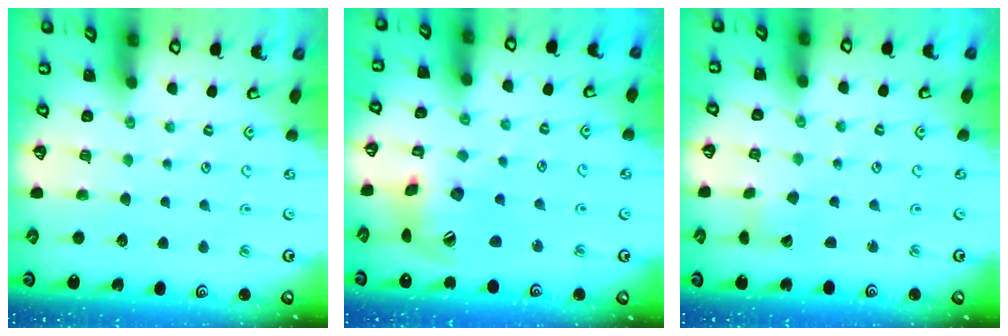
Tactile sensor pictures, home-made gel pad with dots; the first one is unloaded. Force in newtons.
{"total": 16.4, "press": 16.3, "slide": 2.2}
{"total": 1.8, "press": 1.7, "slide": 0.1}